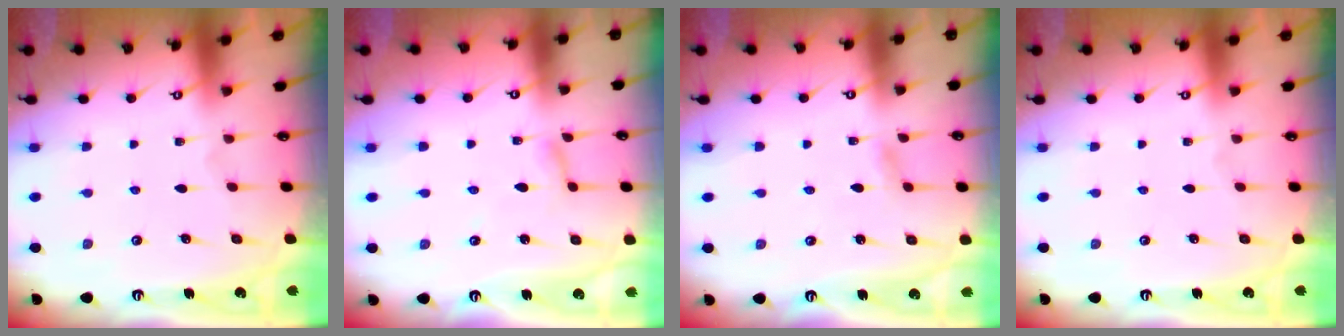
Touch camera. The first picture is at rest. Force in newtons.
{"total": 2.8, "press": 2.7, "slide": 0.3}
{"total": 3.0, "press": 3.0, "slide": 0.3}
{"total": 0.0}